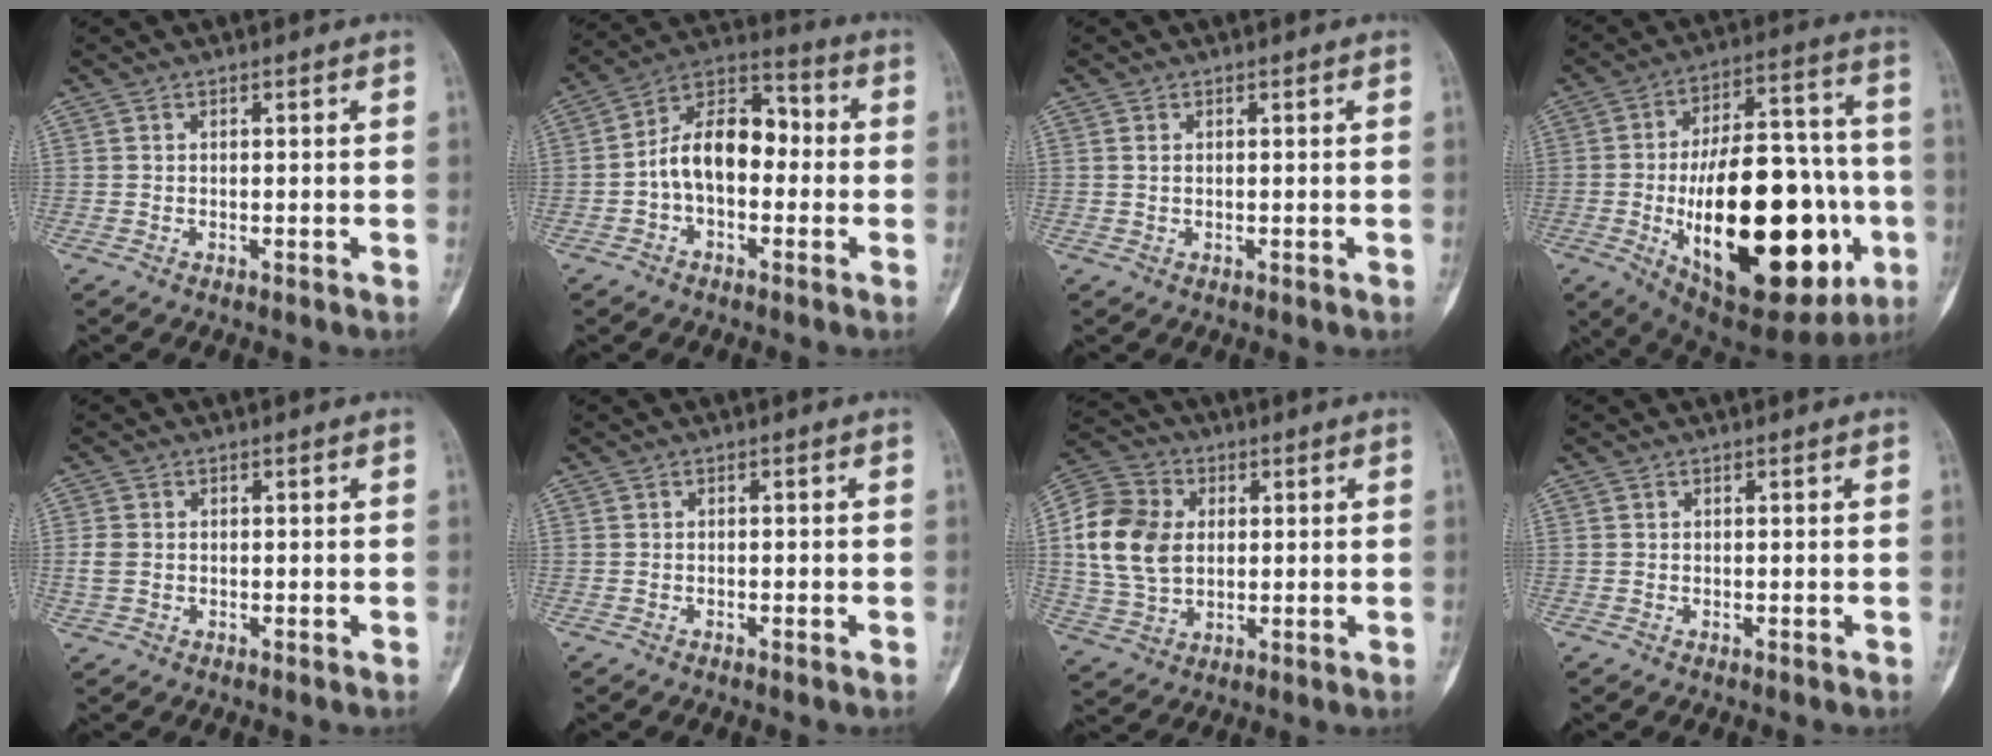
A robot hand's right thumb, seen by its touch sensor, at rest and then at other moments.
{"total": 12.9, "force": [-1.3, 8.1, 10.0], "torque": [-0.146, 0.047, -0.036]}
{"total": 0.8, "force": [0.2, 0.5, 0.5], "torque": [-0.015, 0.002, 0.007]}
{"total": 36.0, "force": [-8.4, 16.2, 31.0], "torque": [-0.448, 0.004, -0.103]}
{"total": 2.7, "force": [-0.2, 2.1, 1.6], "torque": [-0.036, 0.003, -0.004]}
{"total": 0.8, "force": [-0.2, 0.3, 0.7], "torque": [-0.012, 0.001, -0.003]}
{"total": 14.6, "force": [1.9, 10.8, 9.6], "torque": [-0.173, 0.007, 0.035]}
{"total": 0.0}